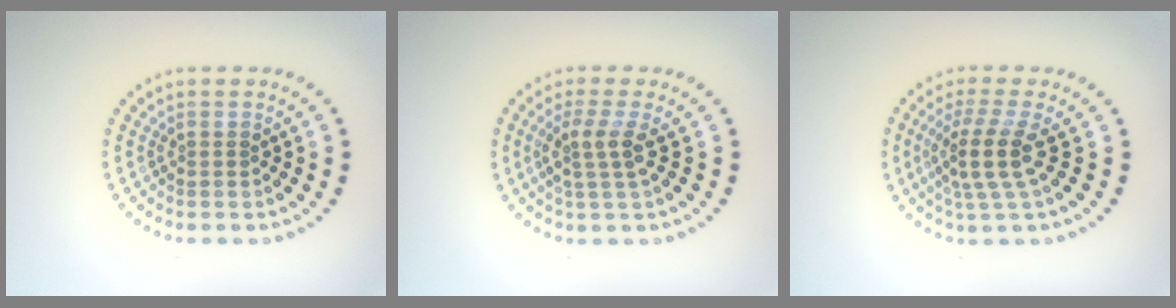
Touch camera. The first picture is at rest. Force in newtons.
{"total": 2.5, "press": 1.9, "slide": 1.6}
{"total": 3.6, "press": 2.8, "slide": 2.4}